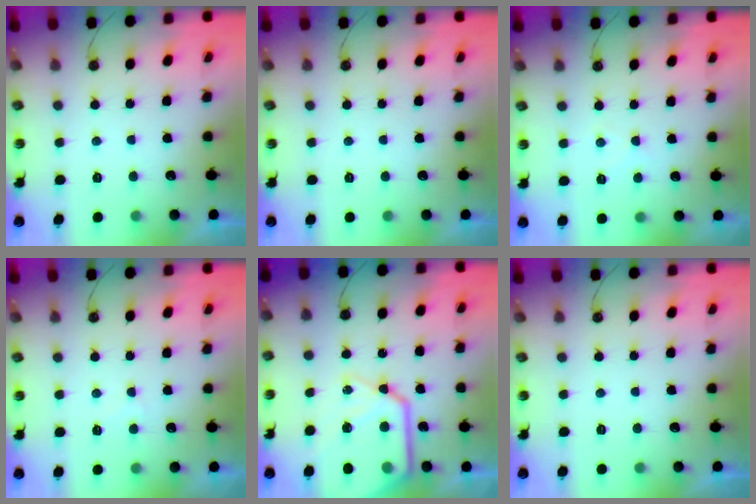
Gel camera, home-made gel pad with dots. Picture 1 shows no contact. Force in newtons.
{"total": 0.0}
{"total": 3.2, "press": 3.2, "slide": 0.5}
{"total": 3.9, "press": 3.8, "slide": 0.5}
{"total": 19.4, "press": 19.3, "slide": 2.0}
{"total": 0.0}